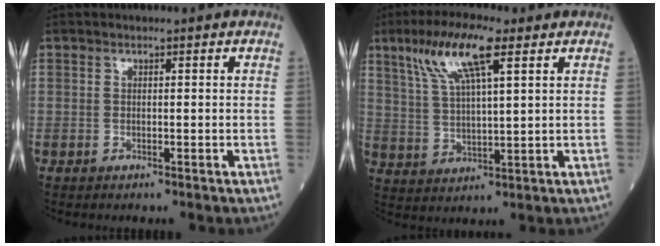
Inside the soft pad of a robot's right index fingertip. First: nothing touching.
{"total": 10.6, "force": [5.7, 1.7, 8.8], "torque": [-0.179, 0.016, 0.109]}